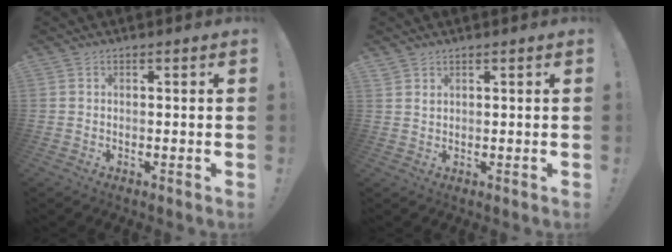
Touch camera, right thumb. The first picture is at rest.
{"total": 1.3, "force": [1.1, 0.4, 0.6], "torque": [-0.005, -0.007, 0.021]}